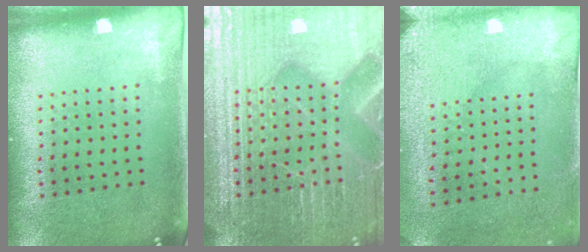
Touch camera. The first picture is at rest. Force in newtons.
{"total": 7.1, "press": 7.1, "slide": 0.9}
{"total": 3.0, "press": 2.5, "slide": 1.7}